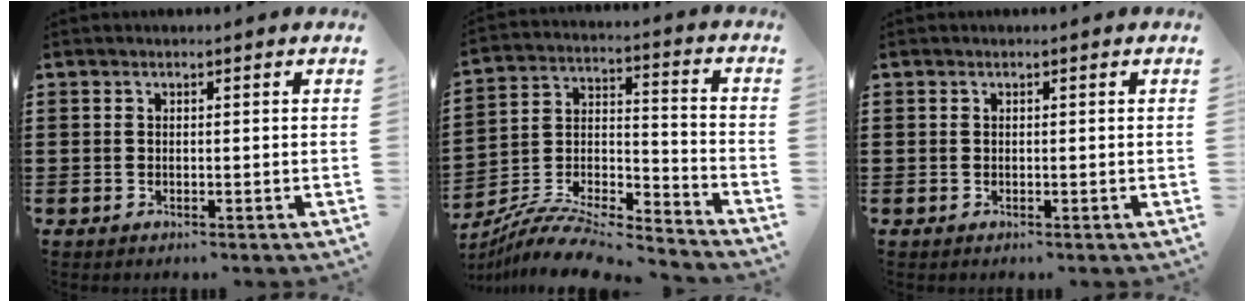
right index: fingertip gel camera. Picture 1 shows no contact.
{"total": 9.8, "force": [-9.2, 1.6, 3.1], "torque": [-0.055, 0.017, -0.183]}
{"total": 0.0}